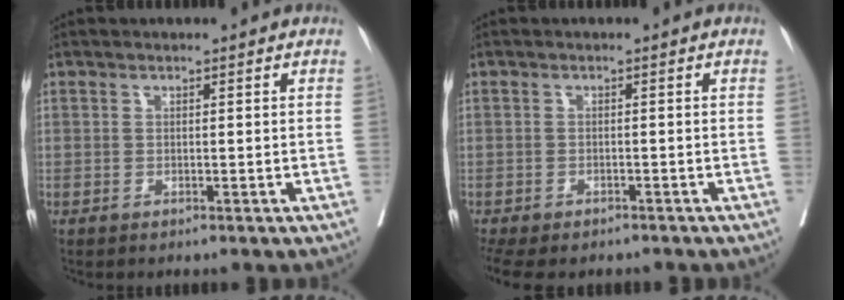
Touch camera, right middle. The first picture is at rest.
{"total": 12.6, "force": [-9.3, 6.1, 5.9], "torque": [-0.170, -0.019, -0.116]}